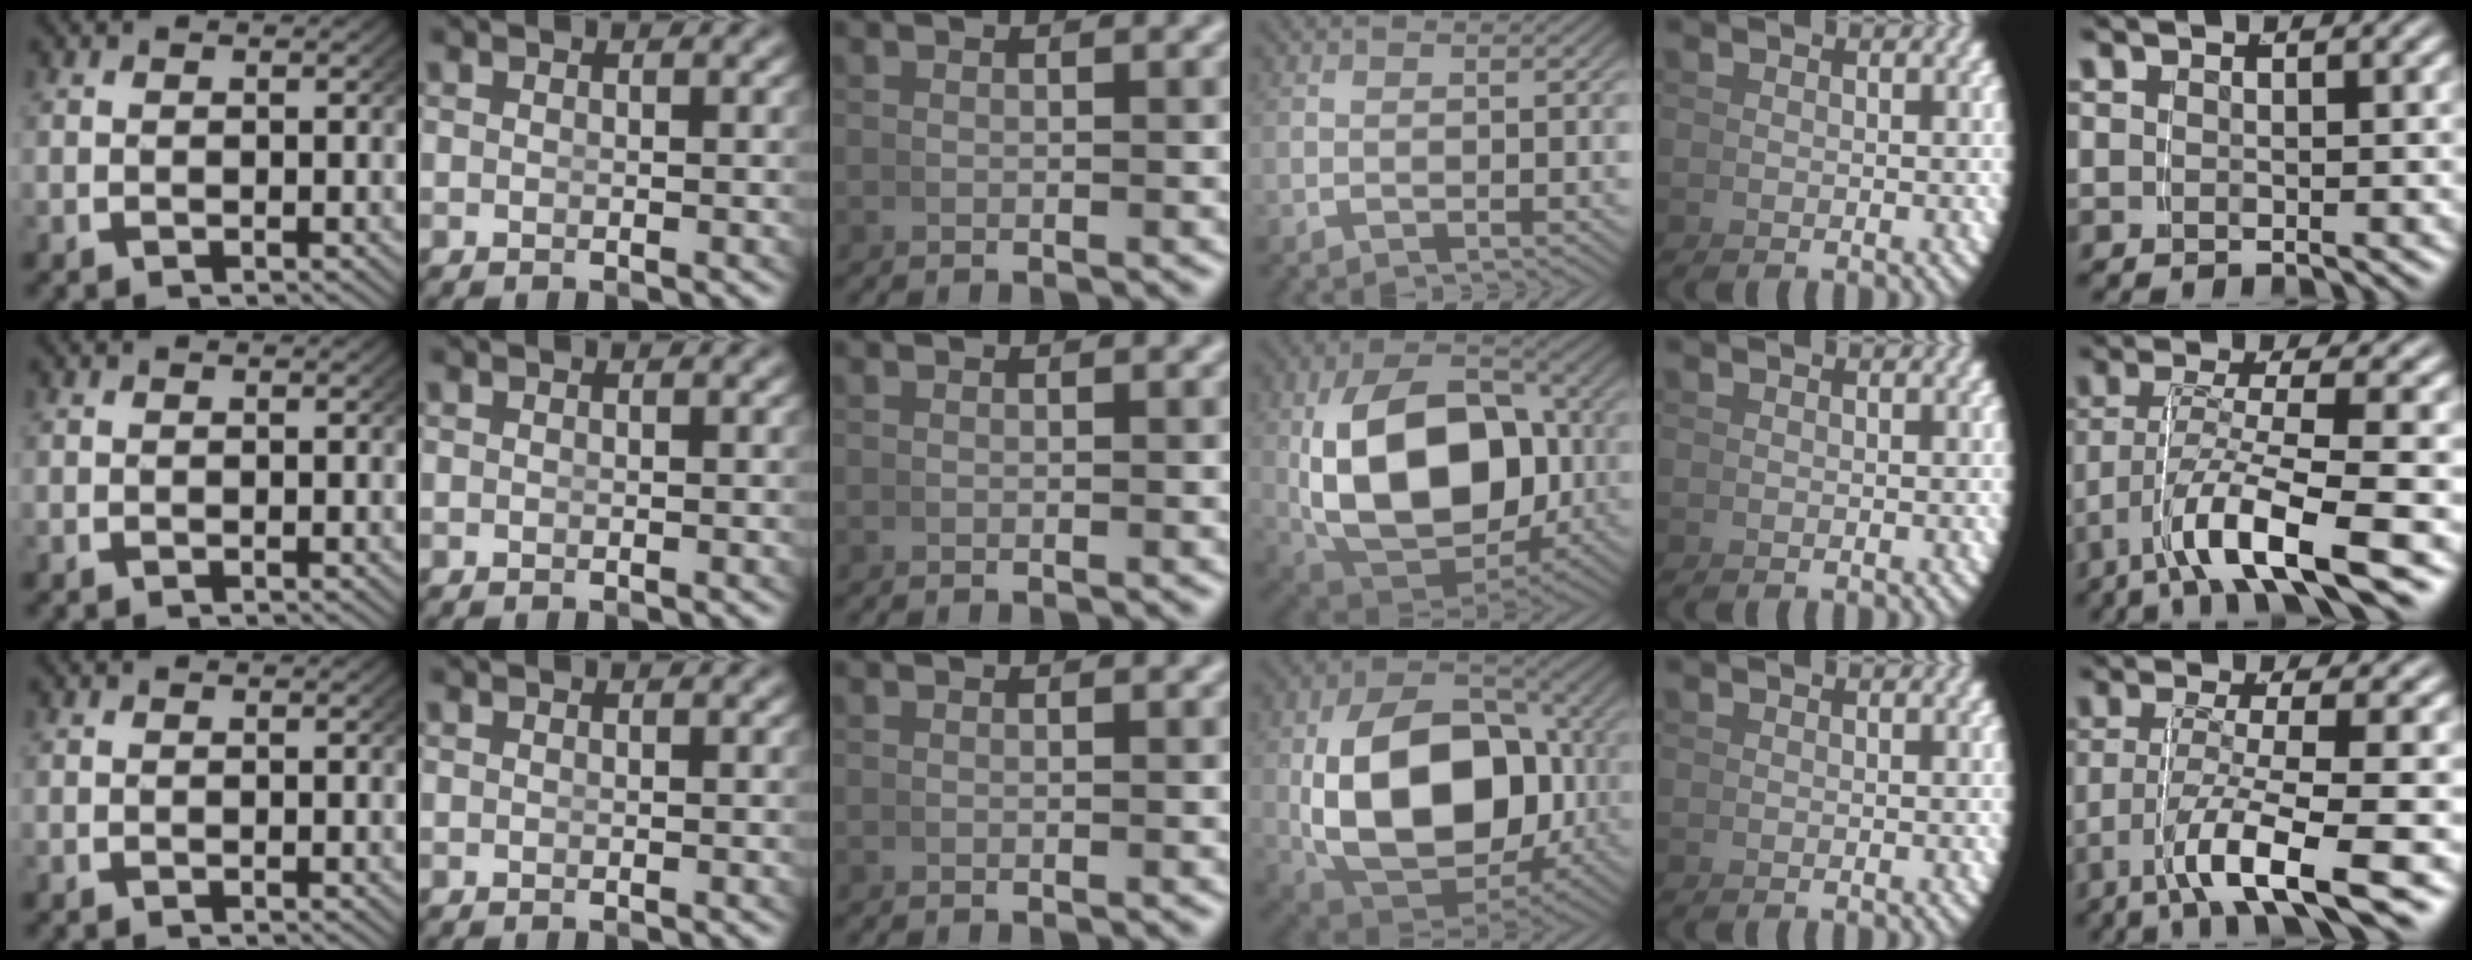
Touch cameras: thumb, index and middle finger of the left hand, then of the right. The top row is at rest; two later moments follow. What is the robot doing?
{"motion": "lift_and_place", "object": "bowl"}